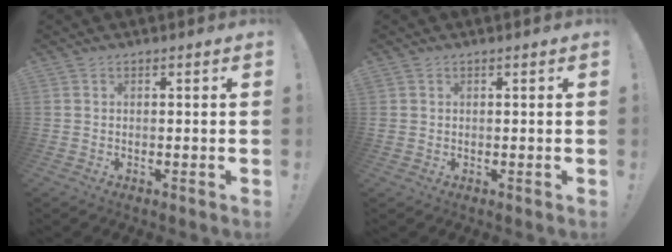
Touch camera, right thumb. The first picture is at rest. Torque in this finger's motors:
{"motor_torque": [0.01, 0.02, 0.08, 0.12, 0.01]}